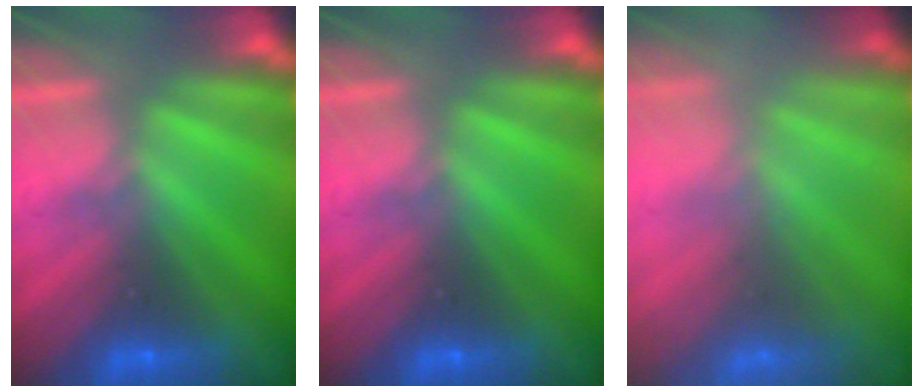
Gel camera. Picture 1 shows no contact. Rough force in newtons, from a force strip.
{"total": 0.0}
{"total": 9.2}